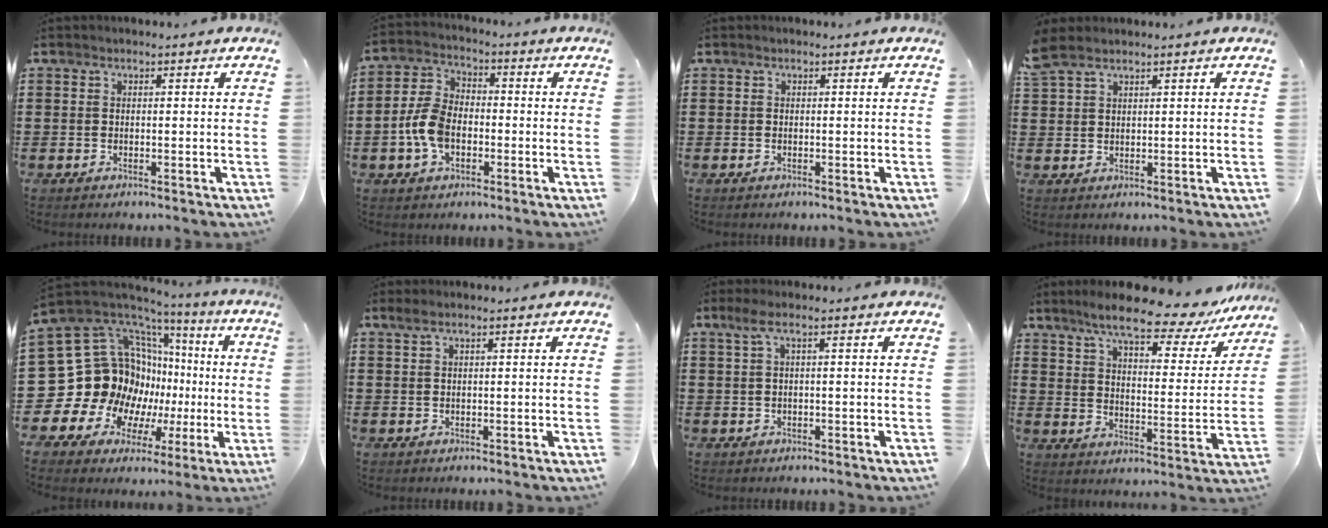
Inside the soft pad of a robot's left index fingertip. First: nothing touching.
{"total": 7.3, "force": [-1.9, 4.7, 5.3], "torque": [-0.141, 0.001, -0.045]}
{"total": 0.0}
{"total": 2.5, "force": [2.1, 0.9, 1.1], "torque": [-0.027, 0.004, 0.040]}
{"total": 19.1, "force": [-1.1, 16.8, 9.0], "torque": [-0.245, -0.038, 0.026]}
{"total": 0.9, "force": [0.4, 0.0, 0.9], "torque": [-0.016, -0.002, 0.007]}
{"total": 2.1, "force": [0.1, 0.2, 2.1], "torque": [-0.047, -0.001, -0.002]}
{"total": 10.0, "force": [8.4, 1.0, 5.4], "torque": [-0.112, -0.044, 0.137]}